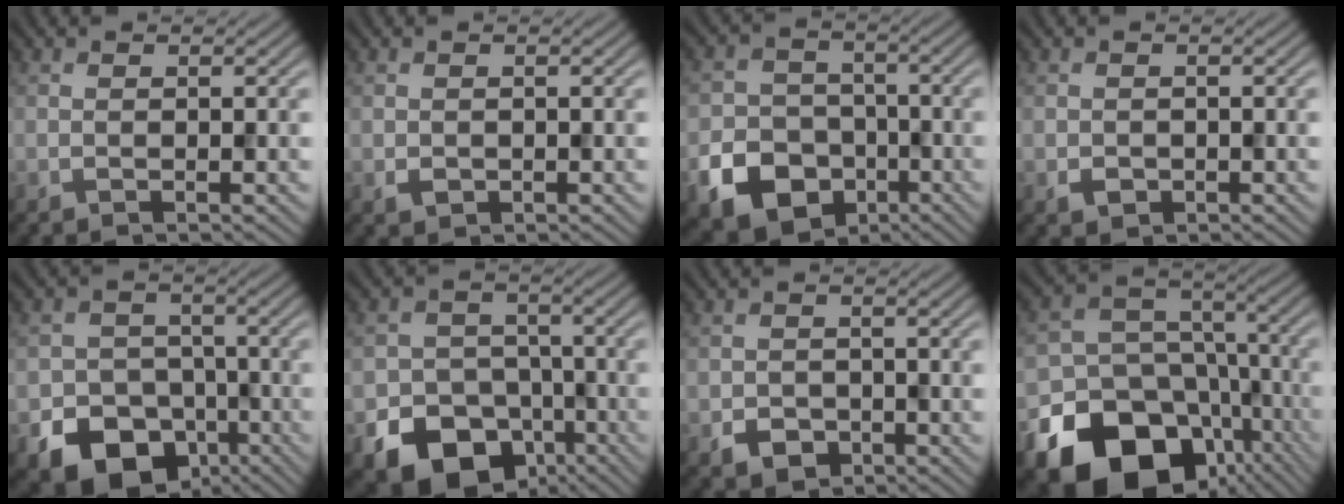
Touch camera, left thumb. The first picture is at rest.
{"total": 1.0, "force": [-0.2, 0.9, 0.4], "torque": [-0.010, -0.007, -0.002]}
{"total": 11.1, "force": [-5.4, 8.7, 4.2], "torque": [-0.097, -0.043, -0.111]}
{"total": 1.4, "force": [-0.5, 1.2, 0.5], "torque": [-0.010, -0.008, -0.010]}
{"total": 13.7, "force": [-7.4, 10.2, 5.3], "torque": [-0.087, -0.051, -0.138]}
{"total": 15.7, "force": [-8.9, 11.6, 5.8], "torque": [-0.094, -0.064, -0.158]}
{"total": 3.0, "force": [-1.6, 2.3, 1.1], "torque": [-0.021, -0.009, -0.031]}
{"total": 22.3, "force": [-11.1, 17.3, 8.8], "torque": [-0.173, -0.075, -0.170]}